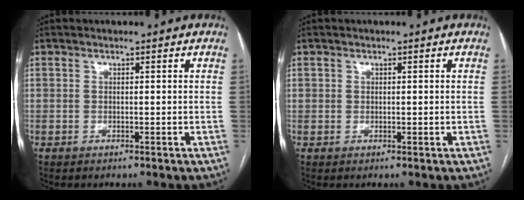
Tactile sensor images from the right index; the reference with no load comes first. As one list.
[{"total": 1.0, "force": [0.3, 0.9, 0.2], "torque": [0.007, 0.001, 0.003]}]